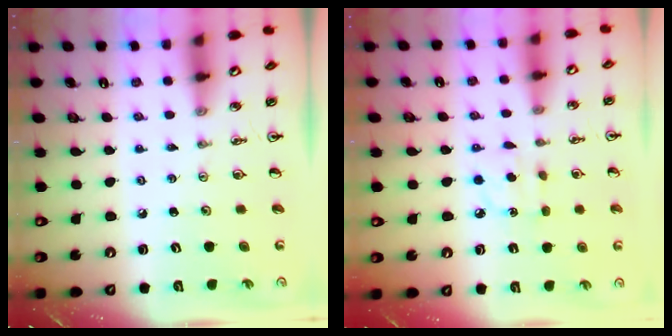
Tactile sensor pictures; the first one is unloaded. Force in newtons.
{"total": 5.5, "press": 5.4, "slide": 0.6}